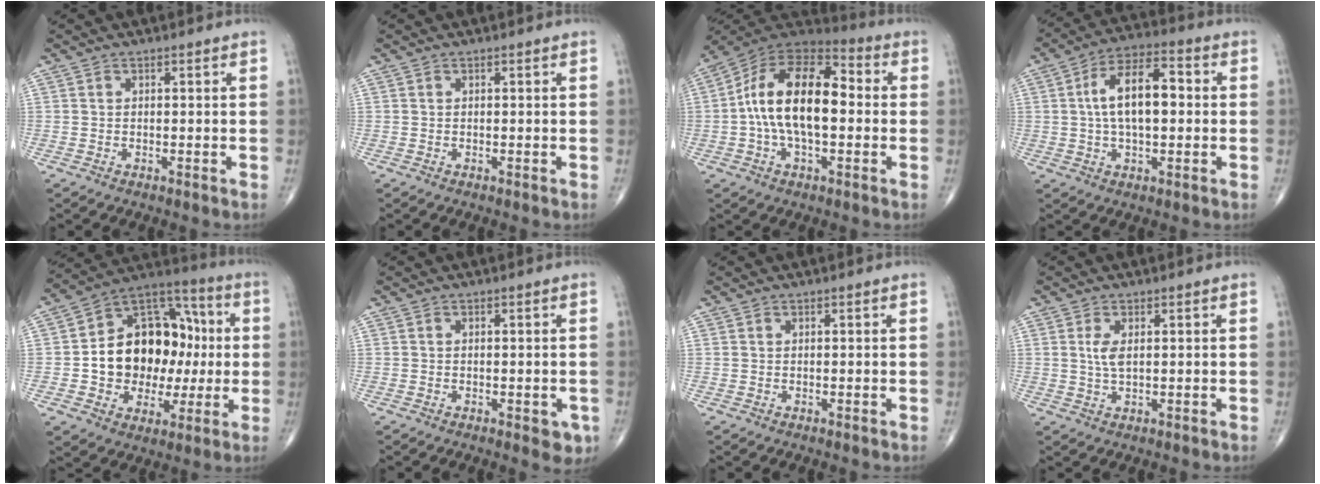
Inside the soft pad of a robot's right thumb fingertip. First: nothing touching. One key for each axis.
{"total": 0.0}
{"total": 18.3, "fx": -0.1, "fy": 9.6, "fz": 15.6, "tx": -0.258, "ty": 0.039, "tz": -0.014}
{"total": 12.6, "fx": 1.0, "fy": 6.2, "fz": 11.0, "tx": -0.180, "ty": 0.025, "tz": 0.009}
{"total": 21.2, "fx": -0.1, "fy": 15.5, "fz": 14.5, "tx": -0.168, "ty": 0.040, "tz": 0.006}
{"total": 3.3, "fx": -1.3, "fy": 1.5, "fz": 2.6, "tx": -0.011, "ty": -0.001, "tz": -0.014}
{"total": 0.0}
{"total": 3.1, "fx": 0.7, "fy": 1.2, "fz": 2.7, "tx": -0.059, "ty": -0.001, "tz": 0.018}